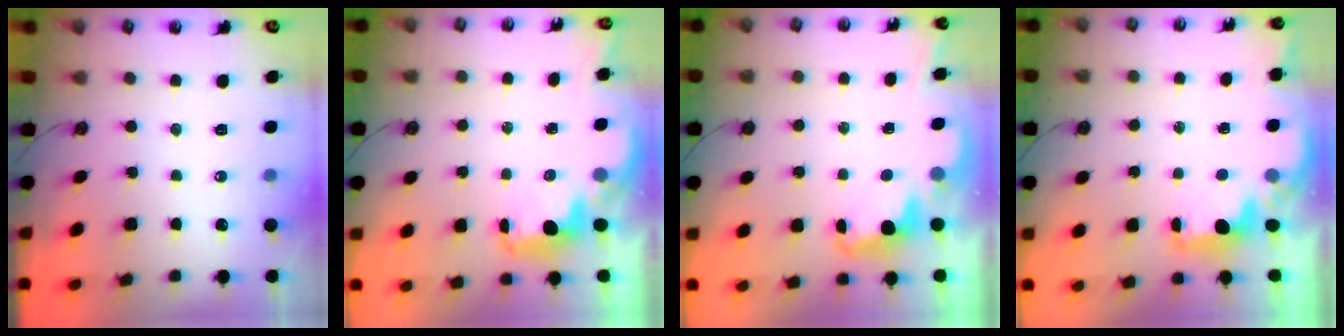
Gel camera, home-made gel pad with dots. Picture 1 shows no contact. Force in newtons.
{"total": 2.6, "press": 2.6, "slide": 0.4}
{"total": 2.4, "press": 2.3, "slide": 0.5}
{"total": 1.9, "press": 1.7, "slide": 0.7}